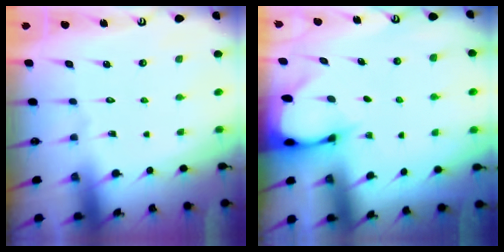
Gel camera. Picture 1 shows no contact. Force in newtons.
{"total": 2.7, "press": 2.6, "slide": 0.4}